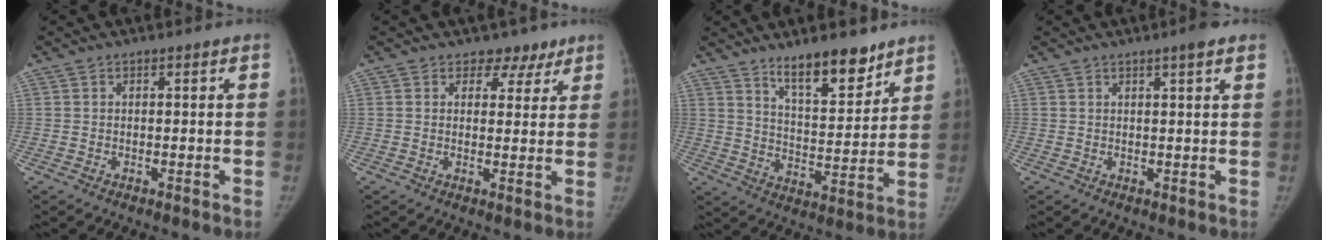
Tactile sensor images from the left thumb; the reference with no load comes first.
{"total": 4.4, "force": [3.0, 3.1, 0.4], "torque": [0.026, -0.015, 0.035]}
{"total": 12.2, "force": [9.1, 3.9, 7.0], "torque": [-0.082, -0.071, 0.155]}
{"total": 2.7, "force": [1.7, 0.2, 2.1], "torque": [-0.029, -0.004, 0.022]}